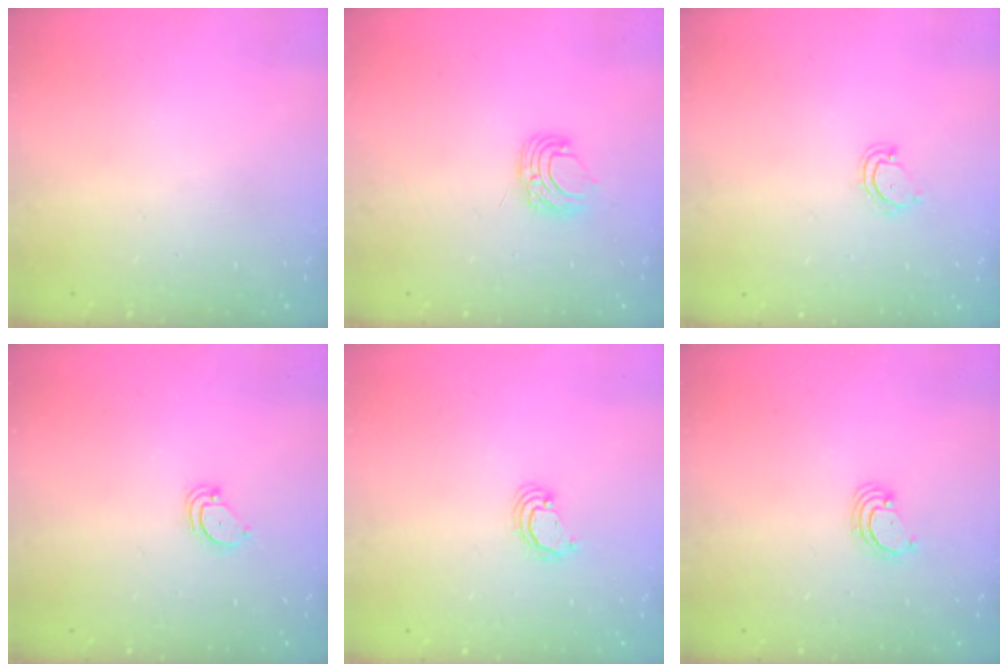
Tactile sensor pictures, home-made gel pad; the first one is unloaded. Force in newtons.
{"total": 6.6, "press": 6.6, "slide": 0.5}
{"total": 3.6, "press": 3.6, "slide": 0.3}
{"total": 2.6, "press": 2.6, "slide": 0.2}
{"total": 2.4, "press": 2.4, "slide": 0.3}
{"total": 2.8, "press": 2.8, "slide": 0.2}